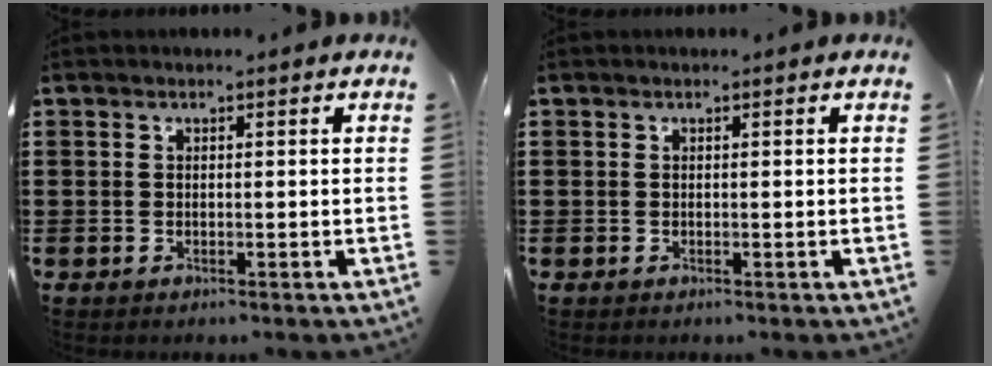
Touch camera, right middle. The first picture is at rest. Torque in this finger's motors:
{"motor_torque": [0.00, 0.00, 0.00, 0.00]}